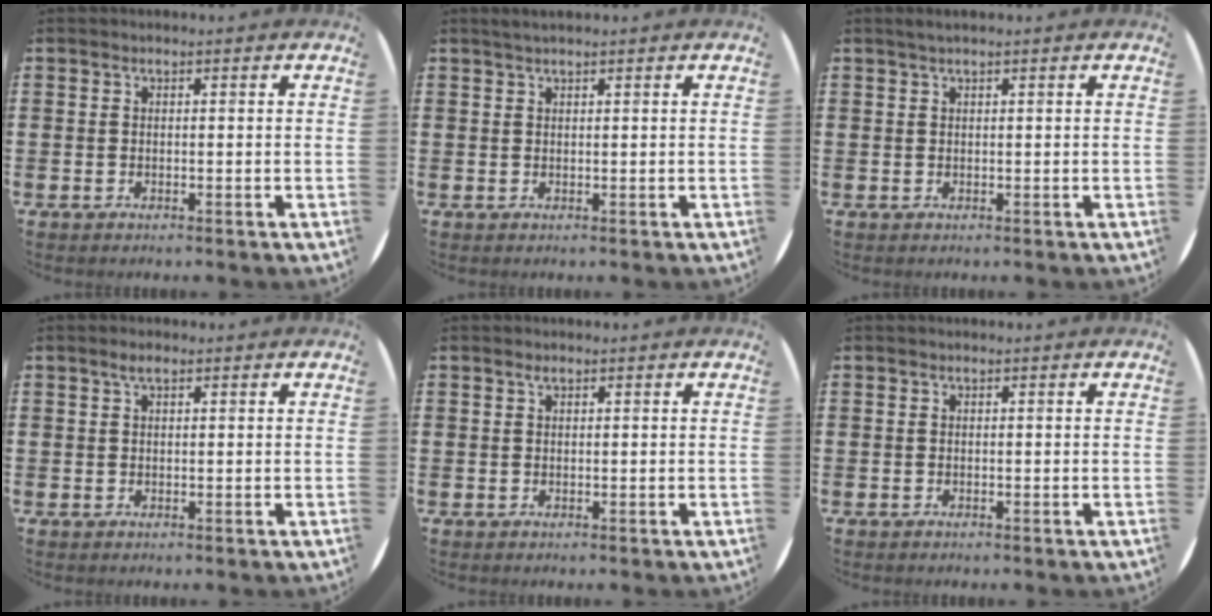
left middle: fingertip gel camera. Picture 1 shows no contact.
{"total": 0.9, "force": [0.8, -0.1, 0.4], "torque": [-0.009, 0.001, 0.016]}
{"total": 0.7, "force": [0.5, 0.0, 0.6], "torque": [-0.010, 0.002, 0.009]}
{"total": 1.5, "force": [0.9, 0.6, 1.0], "torque": [-0.013, 0.002, 0.013]}
{"total": 0.6, "force": [0.4, 0.3, 0.2], "torque": [0.001, -0.001, 0.006]}
{"total": 0.0}